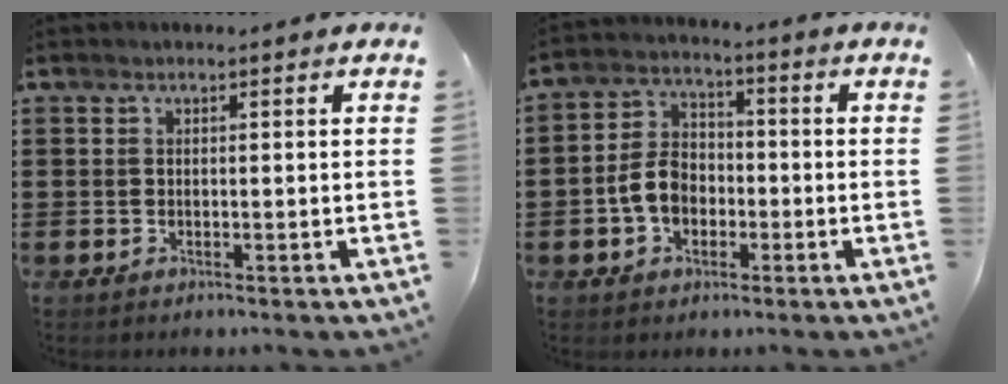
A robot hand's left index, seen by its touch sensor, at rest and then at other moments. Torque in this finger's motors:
{"motor_torque": [1.37, 0.77, 0.64, 0.15]}